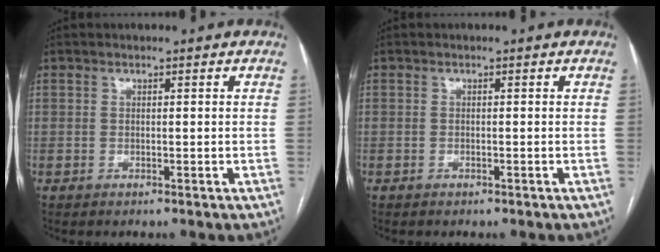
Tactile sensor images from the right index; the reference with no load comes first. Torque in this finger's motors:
{"motor_torque": [0.41, -0.28, 0.07, 0.02]}